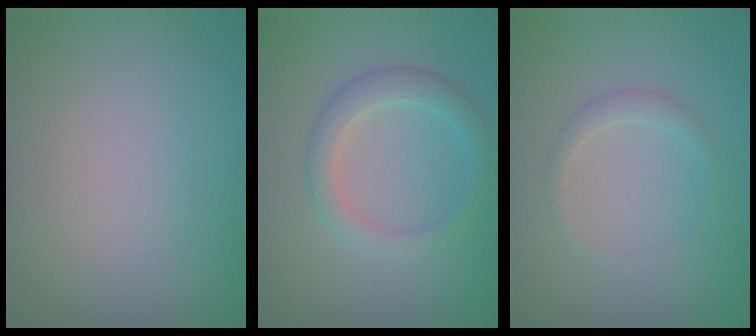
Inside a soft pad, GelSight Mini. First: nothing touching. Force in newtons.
{"total": 2.7, "press": 2.7, "slide": 0.2}
{"total": 1.4, "press": 1.4, "slide": 0.1}